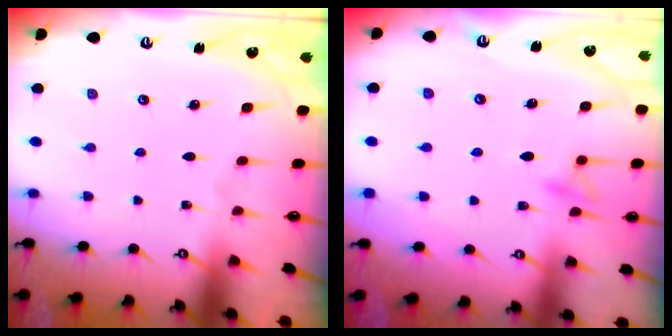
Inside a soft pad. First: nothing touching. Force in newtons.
{"total": 9.3, "press": 9.3, "slide": 0.8}